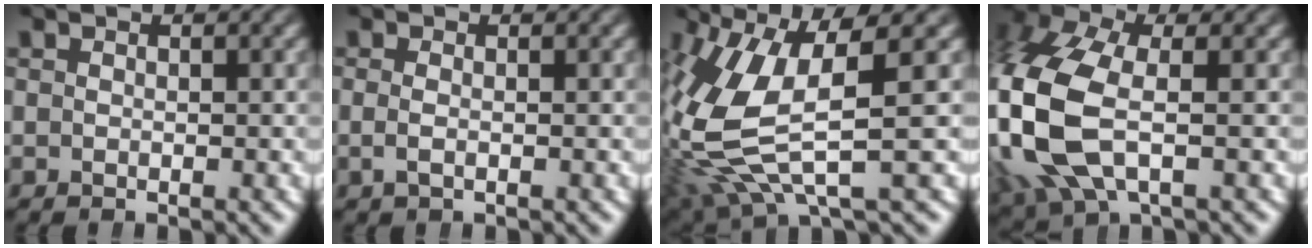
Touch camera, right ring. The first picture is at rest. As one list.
[{"total": 0.8, "force": [-0.3, -0.2, 0.7], "torque": [-0.016, -0.005, 0.000]}, {"total": 7.9, "force": [0.0, 3.6, 7.0], "torque": [-0.149, -0.011, 0.015]}, {"total": 9.6, "force": [-0.4, 6.7, 6.9], "torque": [-0.205, -0.033, 0.013]}]